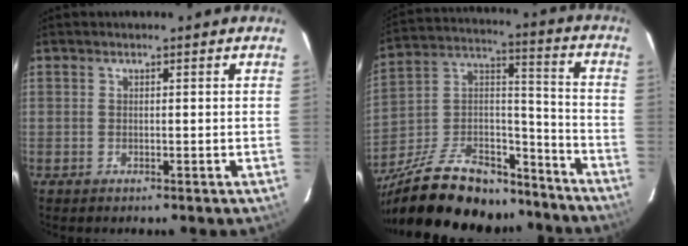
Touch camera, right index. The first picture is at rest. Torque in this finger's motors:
{"motor_torque": [1.01, -1.12, 1.02, 0.20]}